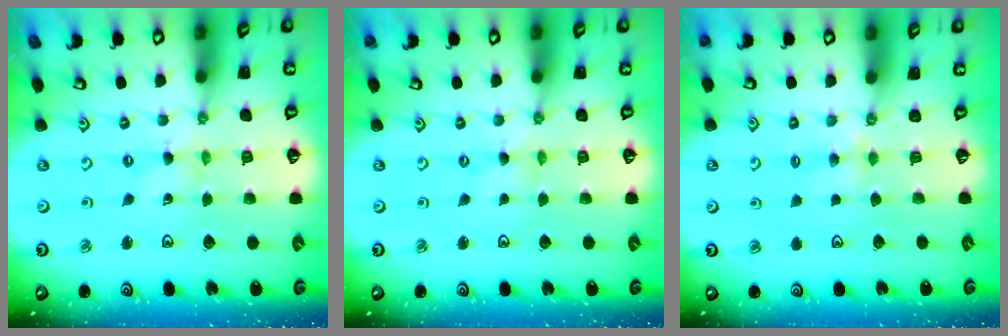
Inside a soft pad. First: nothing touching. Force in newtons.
{"total": 0.0}
{"total": 3.6, "press": 3.6, "slide": 0.4}